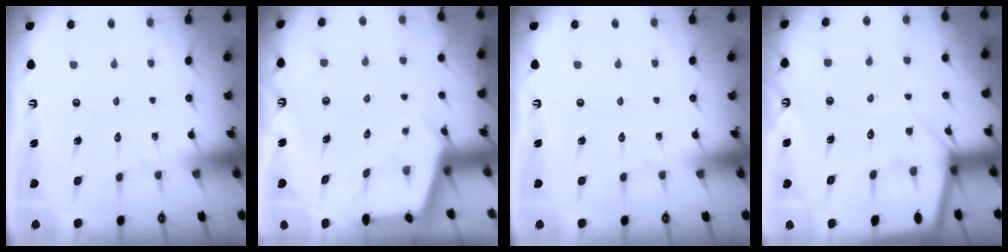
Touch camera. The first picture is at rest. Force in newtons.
{"total": 2.7, "press": 2.7, "slide": 0.3}
{"total": 0.0}
{"total": 6.1, "press": 6.1, "slide": 0.5}